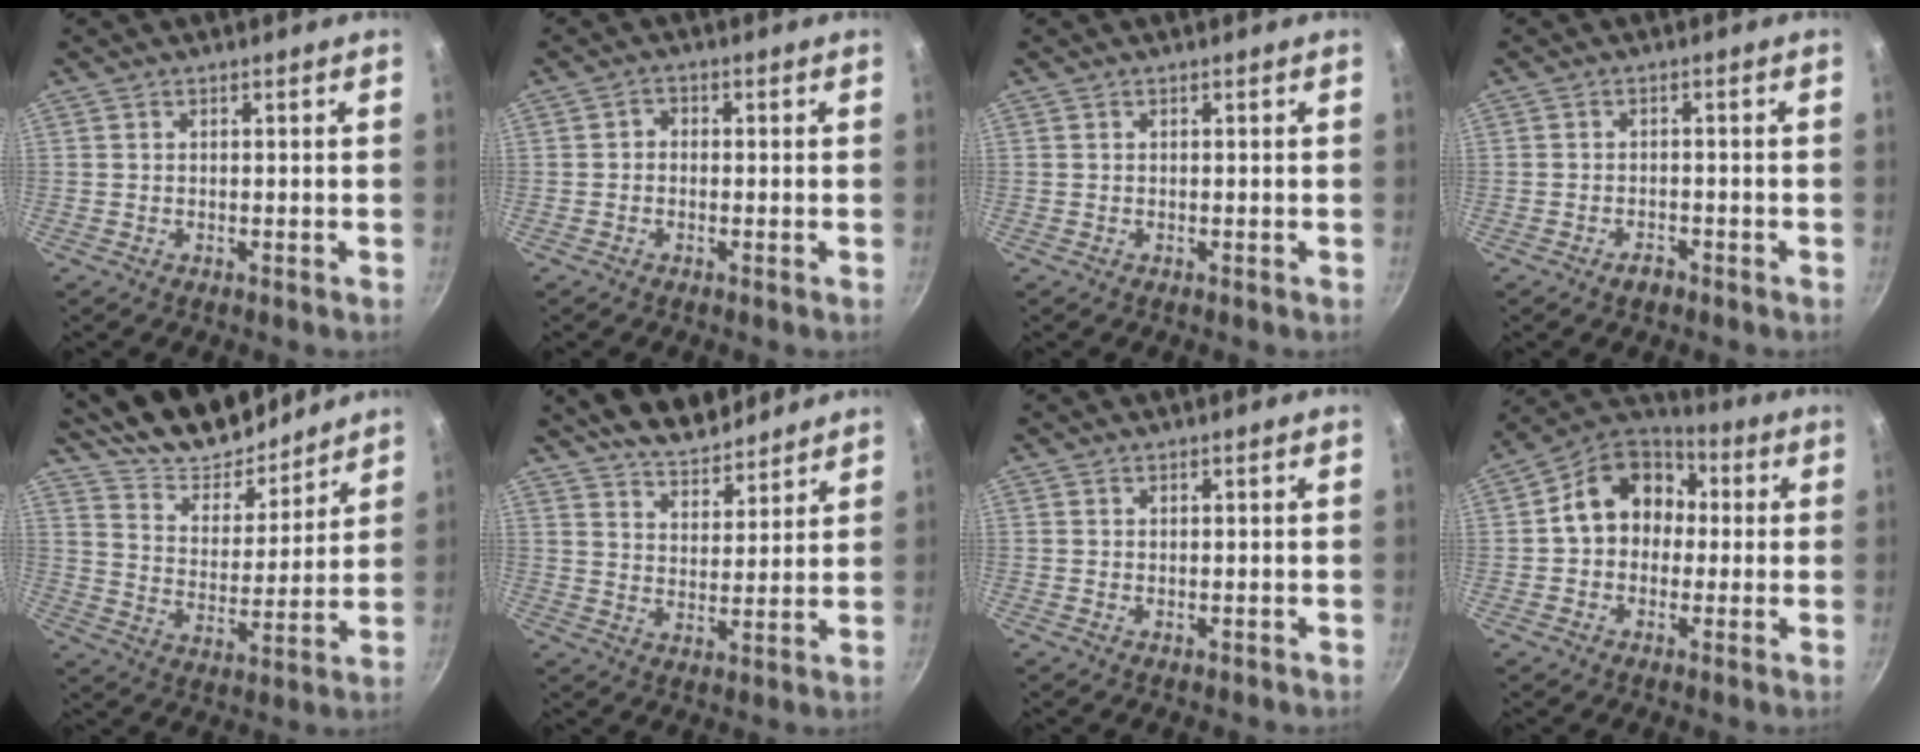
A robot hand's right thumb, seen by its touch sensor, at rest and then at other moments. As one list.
[{"total": 1.7, "force": [-0.4, 1.4, 0.8], "torque": [-0.010, 0.010, -0.012]}, {"total": 0.0}, {"total": 2.3, "force": [-1.6, 1.2, 1.1], "torque": [-0.012, 0.017, -0.023]}, {"total": 18.3, "force": [15.7, 6.7, 6.4], "torque": [-0.061, -0.100, 0.255]}, {"total": 10.8, "force": [9.3, 3.9, 3.9], "torque": [-0.038, -0.049, 0.155]}, {"total": 0.0}, {"total": 13.8, "force": [1.2, 11.1, 8.1], "torque": [-0.086, 0.036, 0.002]}]